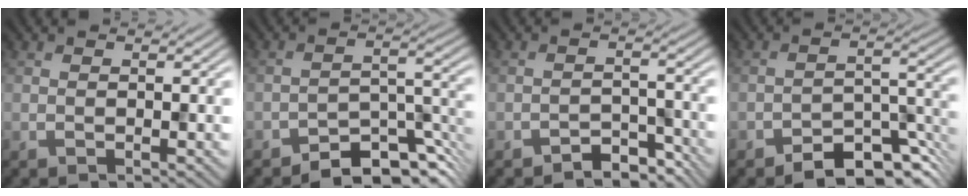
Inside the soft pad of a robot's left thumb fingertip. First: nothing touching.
{"total": 7.8, "force": [-6.3, 2.8, 3.7], "torque": [-0.039, 0.006, -0.115]}
{"total": 4.1, "force": [-3.4, 1.7, 1.6], "torque": [-0.020, 0.001, -0.056]}
{"total": 7.5, "force": [-5.6, 3.0, 4.0], "torque": [-0.047, 0.003, -0.099]}